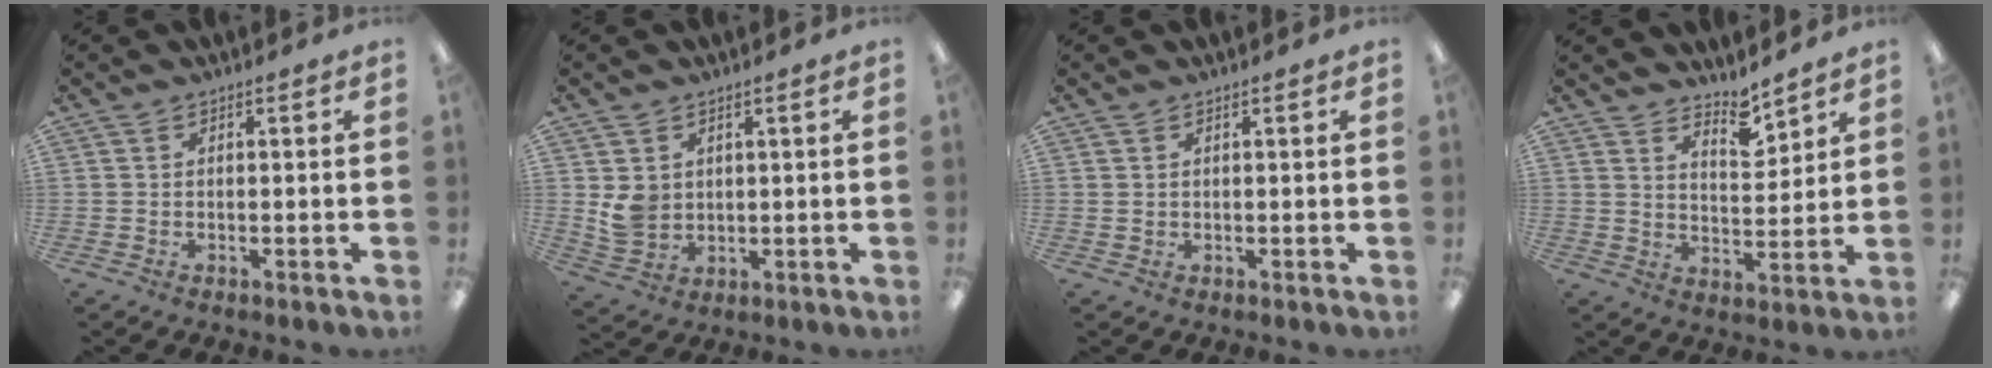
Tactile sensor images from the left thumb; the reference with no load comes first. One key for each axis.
{"total": 5.2, "fx": 1.7, "fy": 4.5, "fz": 1.9, "tx": -0.027, "ty": -0.001, "tz": 0.035}
{"total": 0.6, "fx": 0.5, "fy": 0.3, "fz": 0.0, "tx": -0.001, "ty": 0.000, "tz": 0.011}
{"total": 6.7, "fx": 5.9, "fy": 2.1, "fz": 2.5, "tx": -0.016, "ty": -0.049, "tz": 0.099}